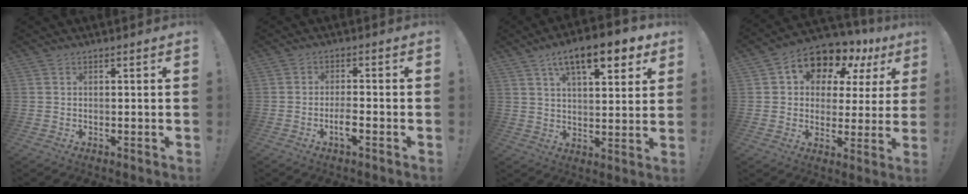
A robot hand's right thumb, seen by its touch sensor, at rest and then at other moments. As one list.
[{"total": 4.1, "force": [-2.0, 0.8, 3.6], "torque": [-0.078, -0.001, -0.035]}, {"total": 13.5, "force": [7.4, 4.9, 10.2], "torque": [-0.152, -0.031, 0.121]}, {"total": 10.6, "force": [7.0, 6.4, 4.7], "torque": [-0.078, -0.058, 0.122]}]